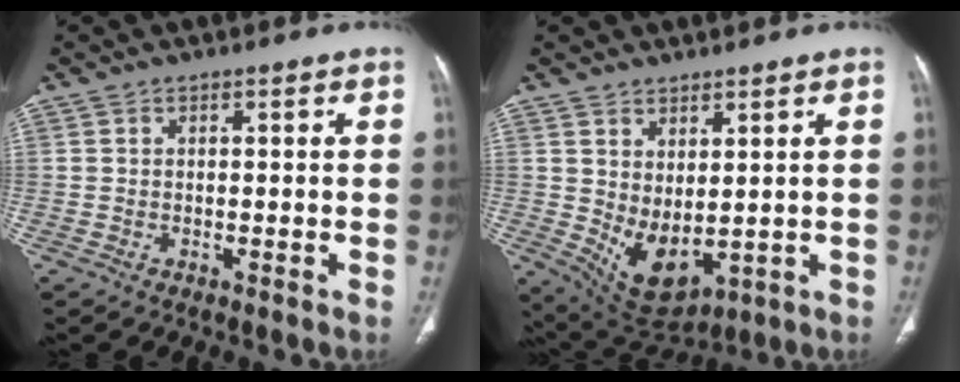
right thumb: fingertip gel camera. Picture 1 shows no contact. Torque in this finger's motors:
{"motor_torque": [-0.38, 0.73, 0.54, 0.46, 0.26]}